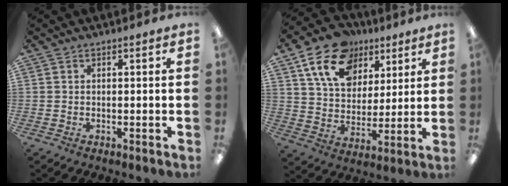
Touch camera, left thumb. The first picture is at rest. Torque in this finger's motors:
{"motor_torque": [1.65, 1.68, 1.38, -1.38, 0.19]}